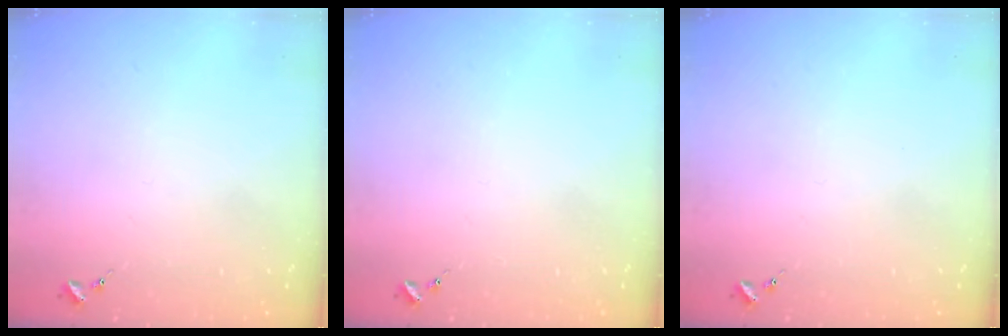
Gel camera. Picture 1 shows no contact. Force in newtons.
{"total": 0.0}
{"total": 0.0}